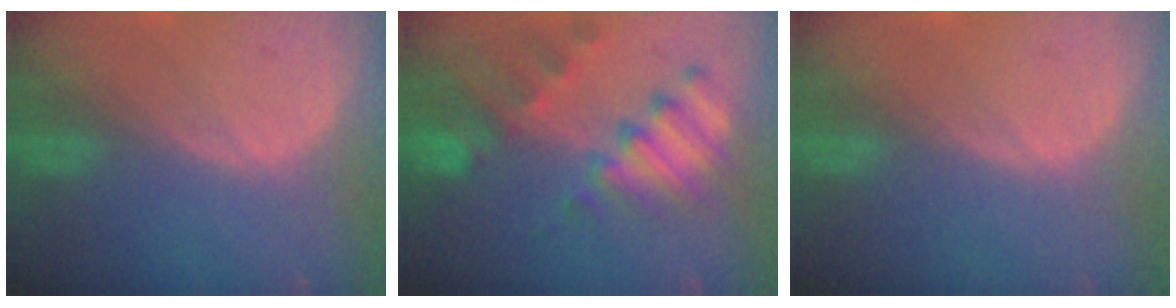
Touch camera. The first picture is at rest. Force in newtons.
{"total": 10.1, "press": 8.8, "slide": 4.9}
{"total": 0.5, "press": 0.0, "slide": 0.5}